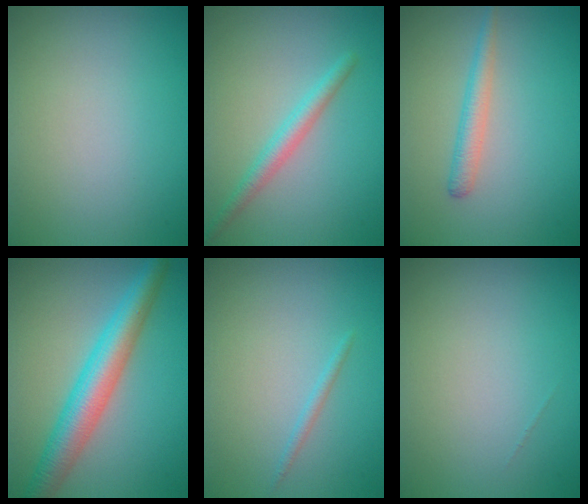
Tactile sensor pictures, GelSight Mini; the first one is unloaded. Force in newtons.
{"total": 2.1, "press": 2.1, "slide": 0.0}
{"total": 1.9, "press": 1.9, "slide": 0.1}
{"total": 5.7, "press": 5.7, "slide": 0.1}
{"total": 0.8, "press": 0.8, "slide": 0.0}
{"total": 0.0}